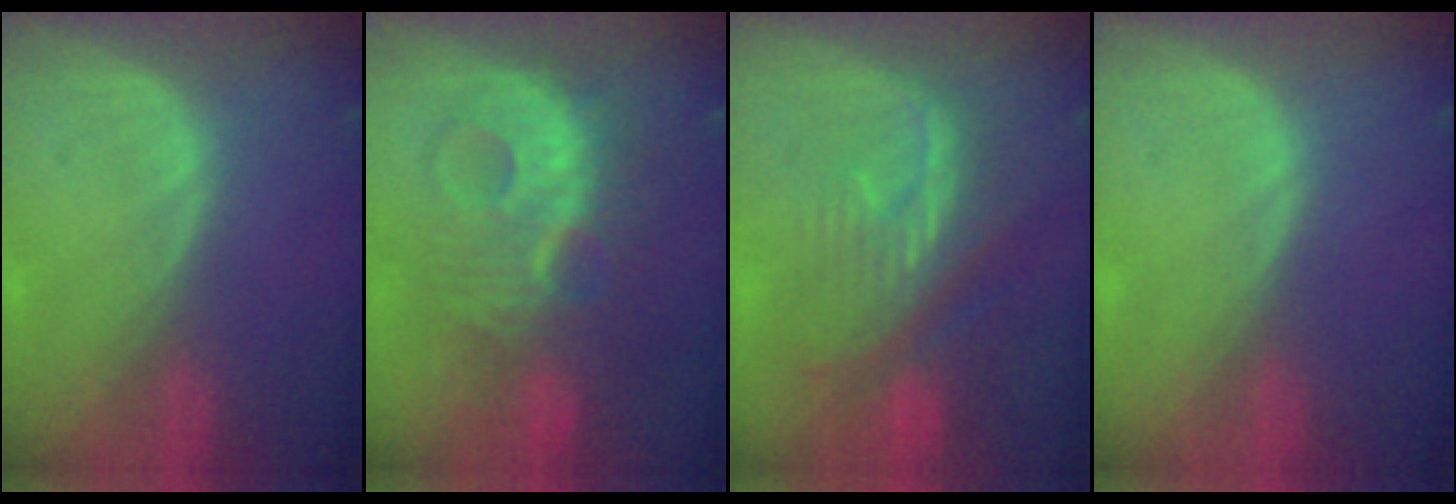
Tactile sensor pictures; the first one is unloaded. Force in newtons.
{"total": 10.1, "press": 10.1, "slide": 0.3}
{"total": 10.2, "press": 9.0, "slide": 5.0}
{"total": 0.0}